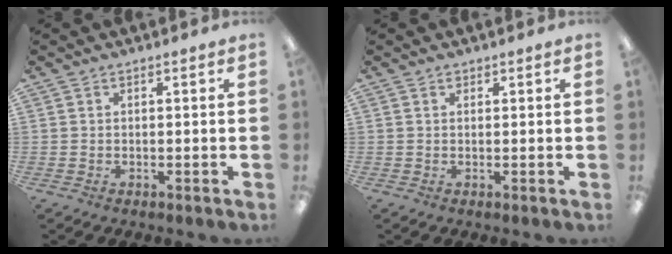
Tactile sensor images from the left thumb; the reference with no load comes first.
{"total": 0.9, "force": [0.6, 0.6, 0.2], "torque": [0.003, -0.002, 0.009]}